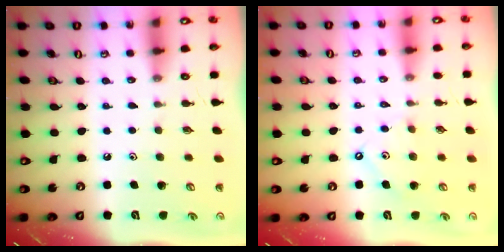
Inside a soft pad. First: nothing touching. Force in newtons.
{"total": 6.4, "press": 6.3, "slide": 0.8}